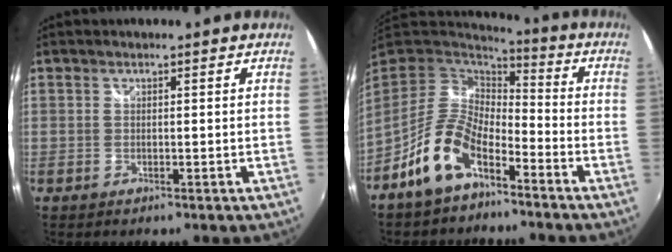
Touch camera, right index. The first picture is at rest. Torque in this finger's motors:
{"motor_torque": [0.99, -0.93, 0.78, 0.18]}